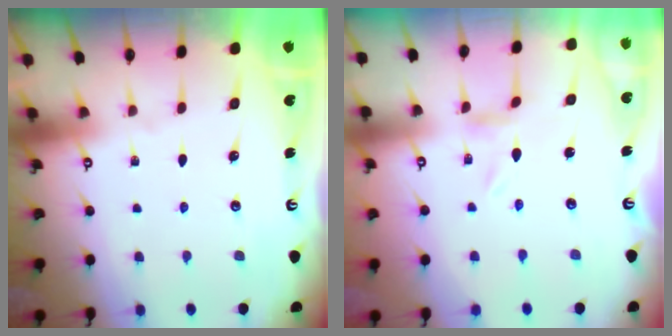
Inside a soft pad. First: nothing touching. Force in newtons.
{"total": 0.0}